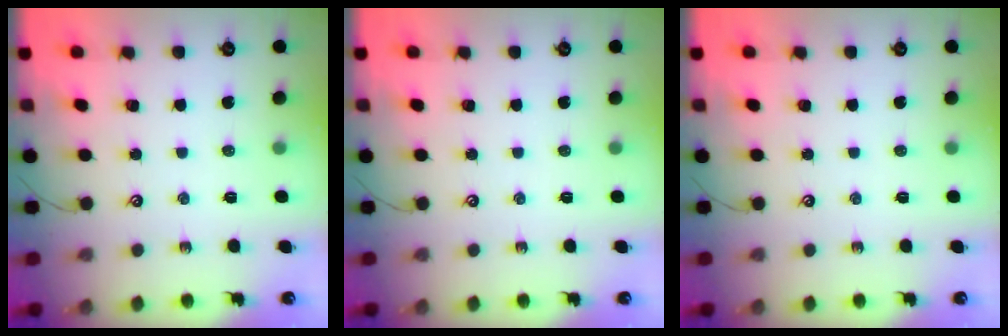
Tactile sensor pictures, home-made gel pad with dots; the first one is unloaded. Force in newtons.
{"total": 0.0}
{"total": 0.0}